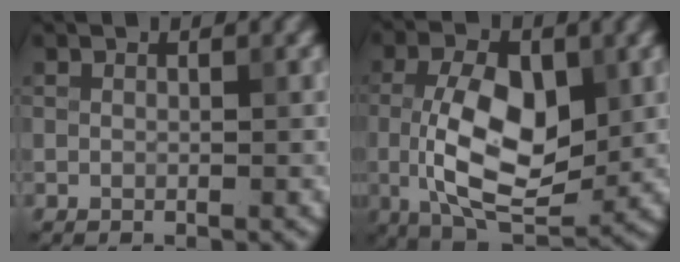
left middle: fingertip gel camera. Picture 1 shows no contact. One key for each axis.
{"total": 9.6, "fx": -0.1, "fy": 5.0, "fz": 8.2, "tx": -0.158, "ty": -0.003, "tz": -0.003}